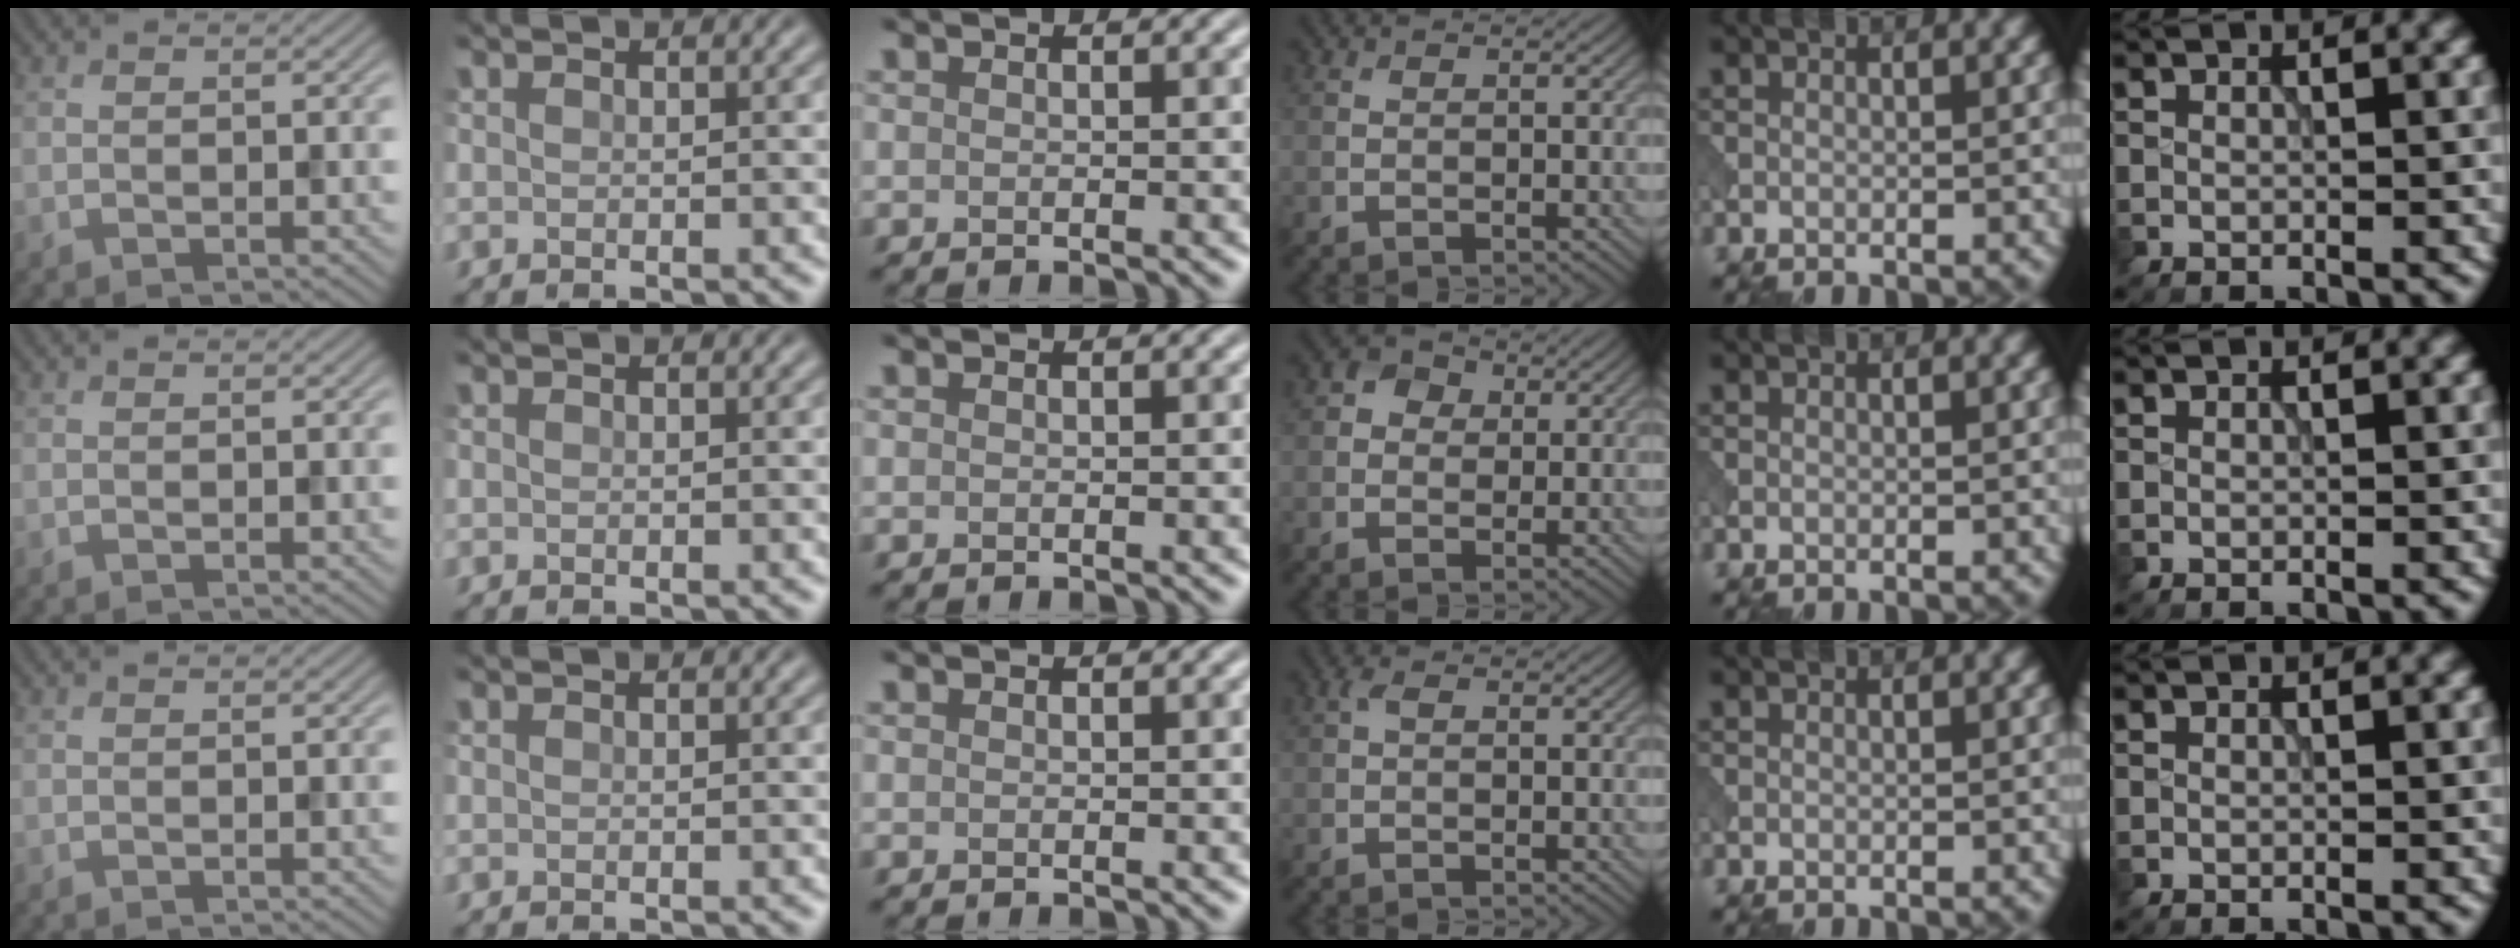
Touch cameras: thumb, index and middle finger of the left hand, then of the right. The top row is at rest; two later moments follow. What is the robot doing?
{"motion": "open", "object": "sandwich press"}